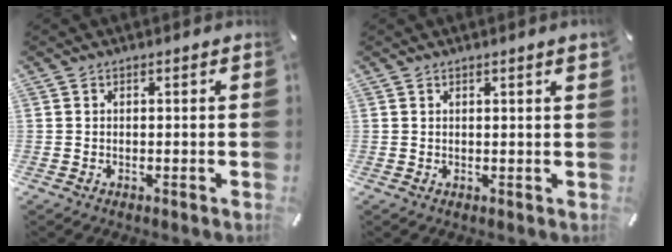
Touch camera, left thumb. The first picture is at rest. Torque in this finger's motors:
{"motor_torque": [0.03, -0.11, -0.03, -0.02, 0.07]}